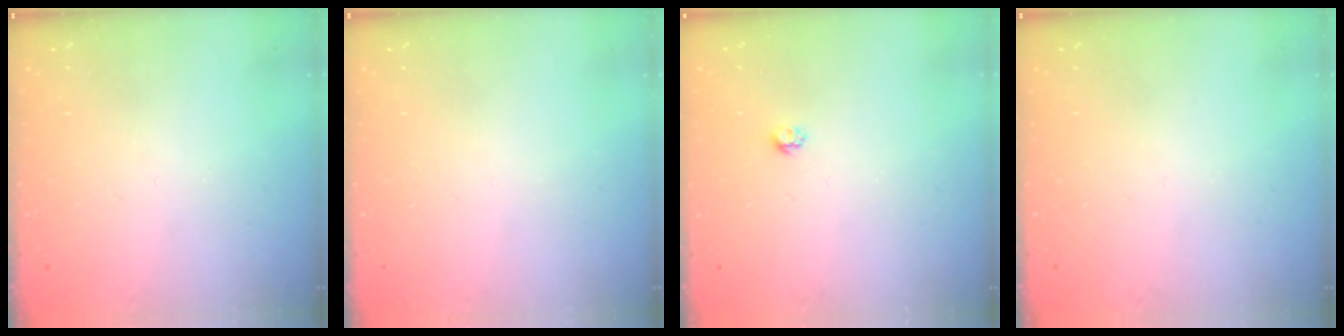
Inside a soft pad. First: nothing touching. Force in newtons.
{"total": 0.0}
{"total": 2.7, "press": 2.7, "slide": 0.4}
{"total": 0.0}